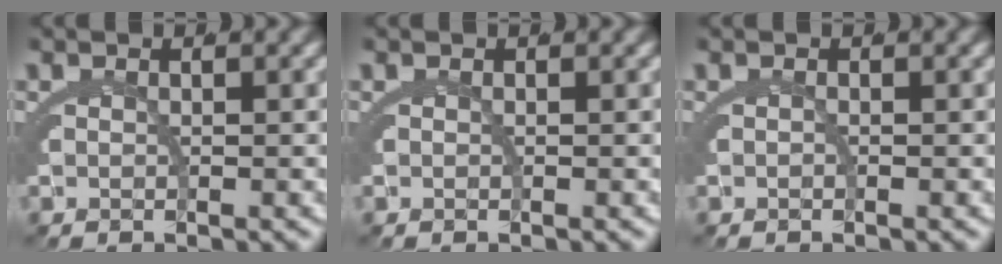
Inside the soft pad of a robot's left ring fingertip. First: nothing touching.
{"total": 0.0}
{"total": 0.0}